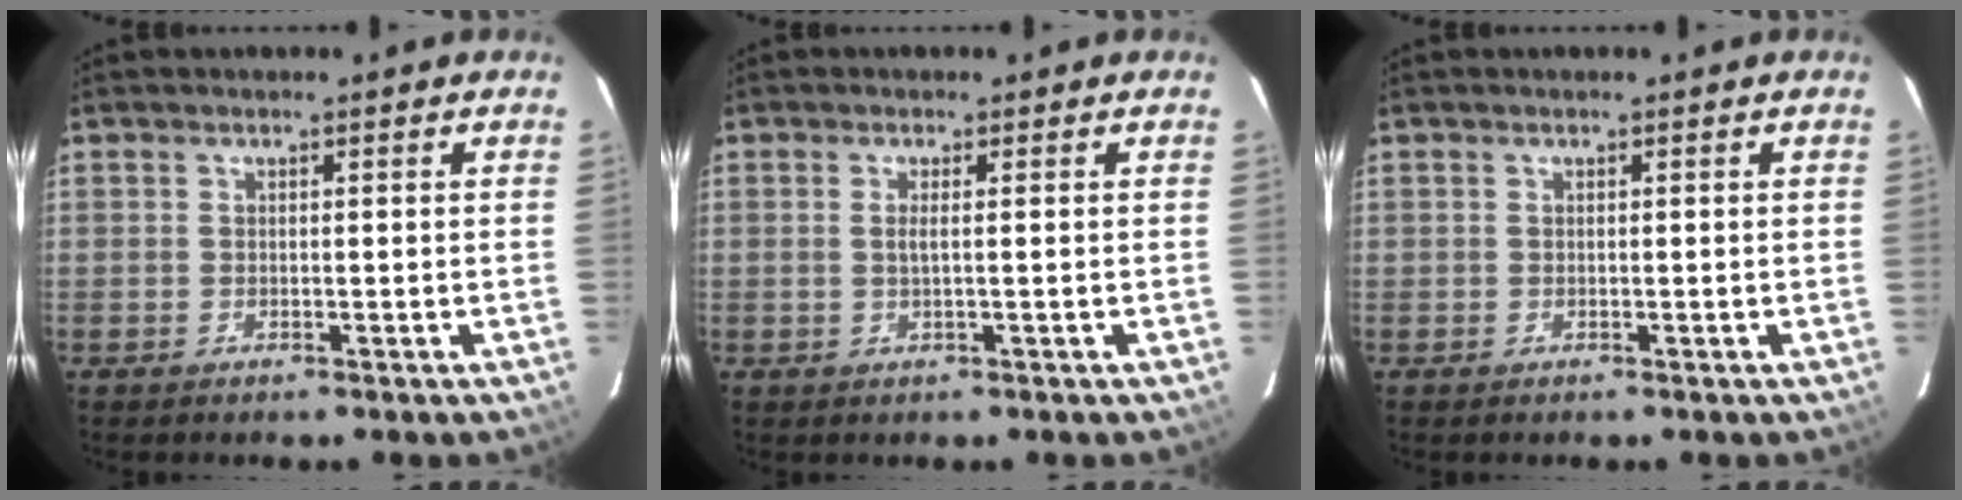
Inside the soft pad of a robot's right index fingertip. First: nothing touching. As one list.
[{"total": 1.5, "force": [0.0, -0.3, 1.4], "torque": [-0.029, -0.001, -0.001]}, {"total": 0.0}]